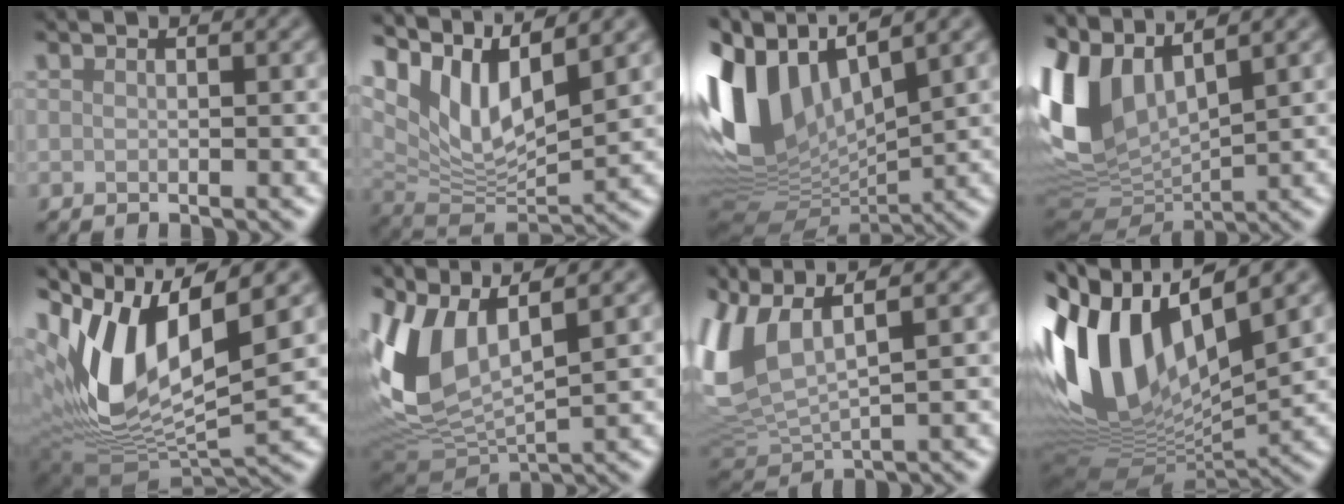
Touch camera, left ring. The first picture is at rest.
{"total": 9.2, "force": [5.5, 3.6, 6.5], "torque": [-0.146, -0.003, 0.106]}
{"total": 12.7, "force": [3.2, 7.0, 10.1], "torque": [-0.242, 0.006, 0.054]}
{"total": 10.6, "force": [4.3, 5.6, 7.9], "torque": [-0.201, 0.004, 0.080]}
{"total": 12.7, "force": [3.6, 6.0, 10.6], "torque": [-0.225, -0.008, 0.070]}
{"total": 9.0, "force": [2.8, 4.1, 7.4], "torque": [-0.184, 0.004, 0.054]}
{"total": 9.0, "force": [3.7, 3.6, 7.4], "torque": [-0.194, 0.010, 0.074]}
{"total": 15.7, "force": [2.9, 8.2, 13.0], "torque": [-0.300, 0.004, 0.053]}